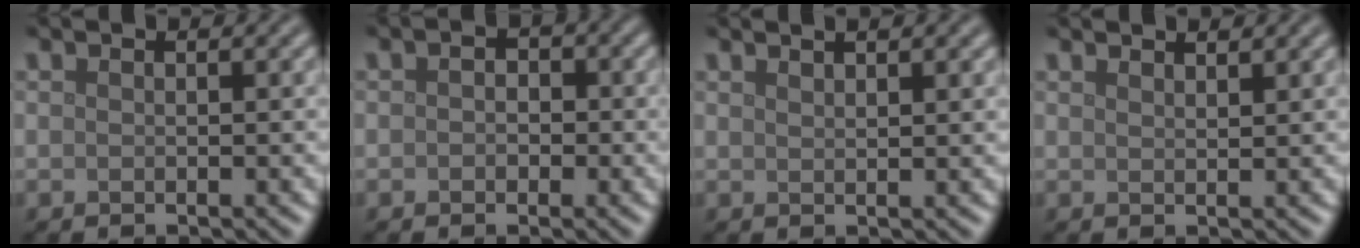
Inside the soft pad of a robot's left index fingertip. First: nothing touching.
{"total": 1.6, "force": [0.0, 1.3, 1.0], "torque": [-0.011, 0.000, -0.007]}
{"total": 2.0, "force": [1.5, 0.5, 1.2], "torque": [-0.007, 0.009, 0.015]}
{"total": 1.9, "force": [1.8, 0.4, 0.7], "torque": [-0.003, 0.004, 0.018]}